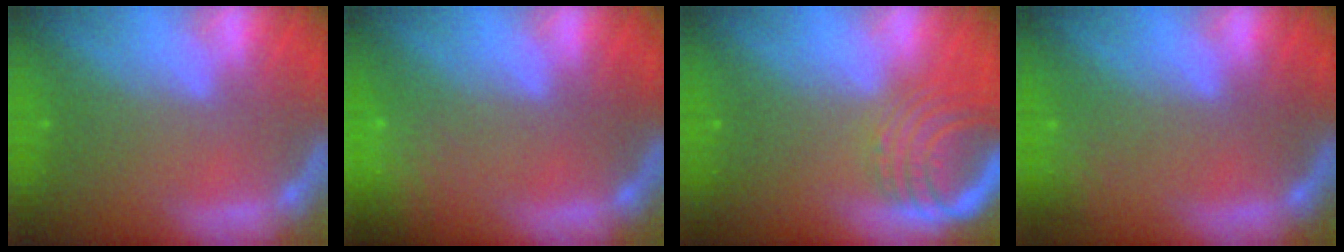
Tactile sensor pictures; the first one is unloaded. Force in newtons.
{"total": 7.0}
{"total": 7.6}
{"total": 2.4}